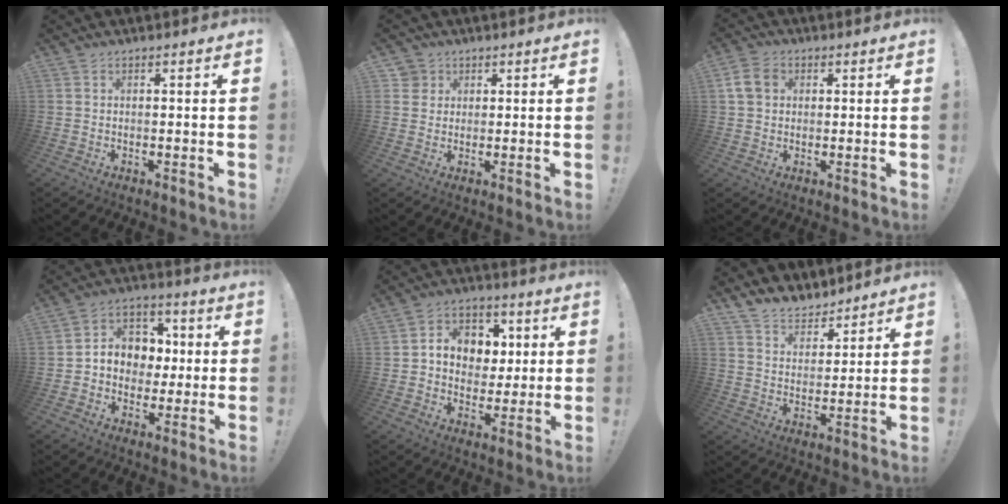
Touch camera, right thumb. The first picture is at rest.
{"total": 3.2, "force": [1.5, 2.8, 0.4], "torque": [-0.003, -0.004, 0.027]}
{"total": 7.5, "force": [2.0, 5.8, 4.2], "torque": [-0.077, 0.010, 0.044]}
{"total": 9.8, "force": [-0.3, 9.0, 3.6], "torque": [-0.043, 0.008, 0.004]}
{"total": 10.7, "force": [2.4, 9.4, 4.5], "torque": [-0.065, -0.001, 0.053]}
{"total": 7.5, "force": [6.4, 3.8, 1.0], "torque": [-0.028, -0.055, 0.126]}